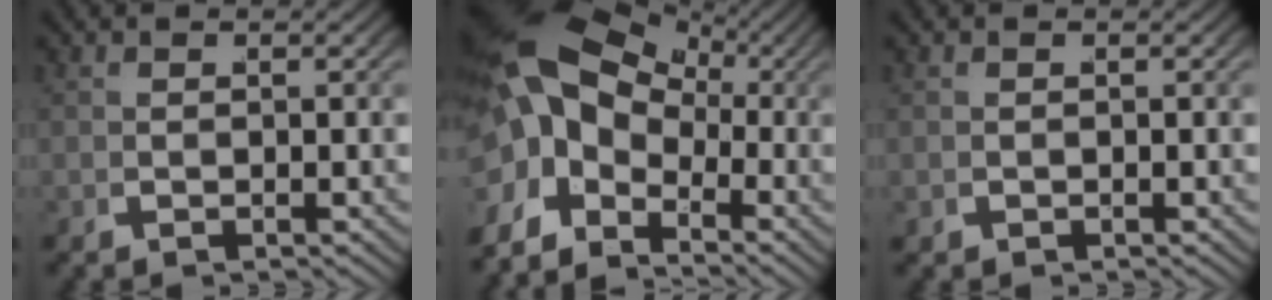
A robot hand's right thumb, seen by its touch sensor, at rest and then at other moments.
{"total": 9.8, "force": [0.2, 7.2, 6.7], "torque": [-0.141, -0.006, -0.012]}
{"total": 0.5, "force": [-0.3, 0.4, 0.1], "torque": [-0.007, -0.006, -0.002]}